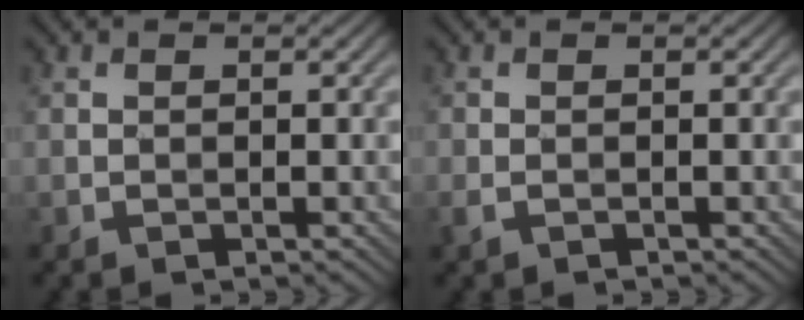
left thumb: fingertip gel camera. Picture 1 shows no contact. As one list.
[{"total": 1.3, "force": [-0.8, 0.6, 0.8], "torque": [-0.022, -0.004, -0.018]}]